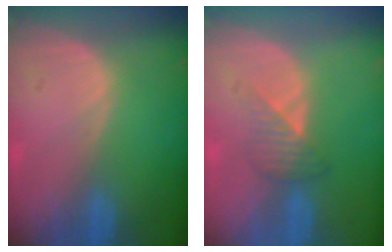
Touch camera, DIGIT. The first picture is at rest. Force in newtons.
{"total": 3.4, "press": 3.1, "slide": 1.4}